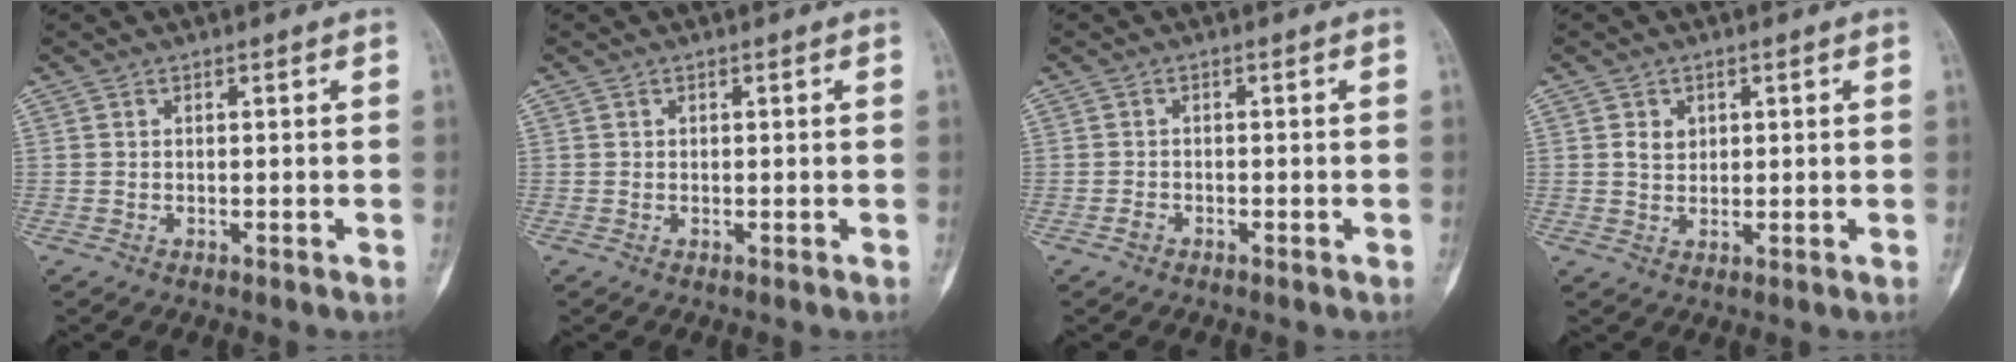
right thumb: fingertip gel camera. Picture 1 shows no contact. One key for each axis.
{"total": 0.0}
{"total": 1.0, "fx": -0.6, "fy": 0.6, "fz": 0.4, "tx": -0.007, "ty": 0.002, "tz": -0.015}
{"total": 2.7, "fx": 0.9, "fy": 2.2, "fz": 1.3, "tx": -0.011, "ty": -0.005, "tz": 0.017}